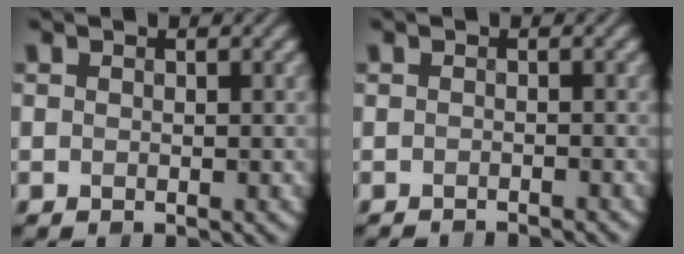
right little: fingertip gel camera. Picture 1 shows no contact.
{"total": 1.8, "force": [-1.7, 0.1, 0.5], "torque": [0.005, -0.016, -0.028]}